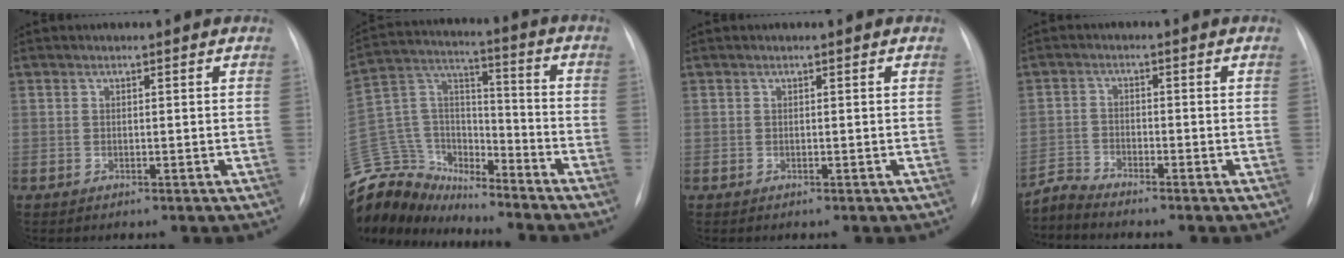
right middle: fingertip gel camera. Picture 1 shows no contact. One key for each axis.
{"total": 20.8, "fx": -18.9, "fy": 6.8, "fz": 5.3, "tx": -0.139, "ty": 0.043, "tz": -0.330}
{"total": 0.0}
{"total": 3.2, "fx": -3.1, "fy": -0.8, "fz": -0.6, "tx": 0.012, "ty": -0.021, "tz": -0.064}